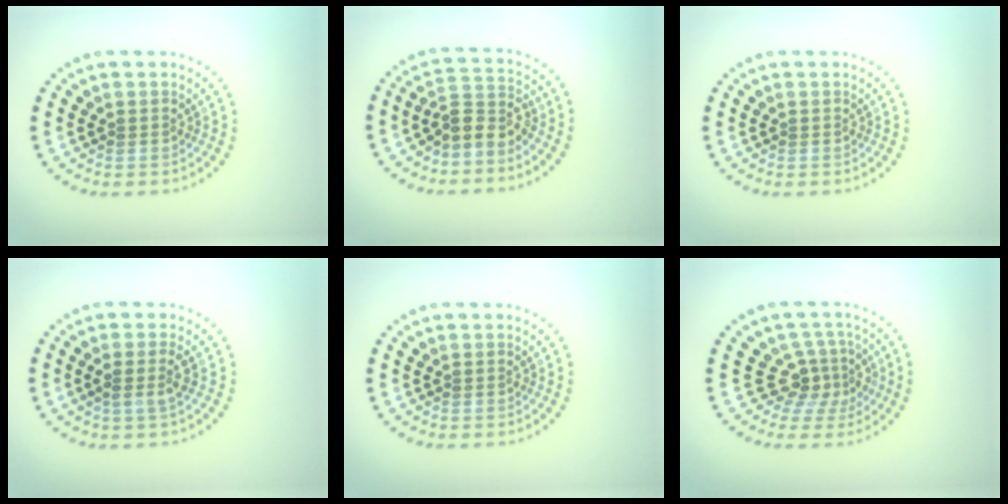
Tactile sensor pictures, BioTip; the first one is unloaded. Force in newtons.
{"total": 2.9, "press": 2.3, "slide": 1.6}
{"total": 0.0}
{"total": 1.3, "press": 1.2, "slide": 0.6}
{"total": 0.0}
{"total": 3.2, "press": 2.3, "slide": 2.2}